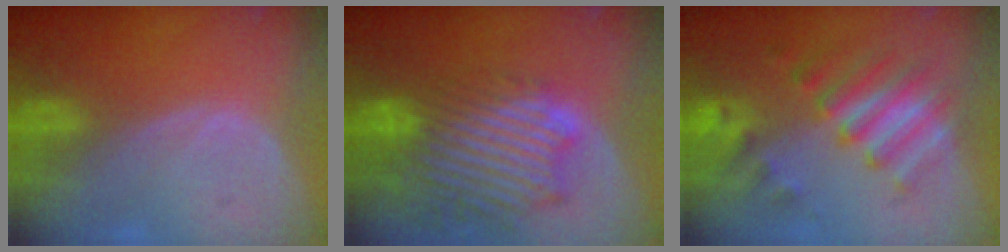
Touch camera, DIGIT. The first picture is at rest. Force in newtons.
{"total": 13.6, "press": 11.7, "slide": 6.8}
{"total": 8.8, "press": 8.1, "slide": 3.3}